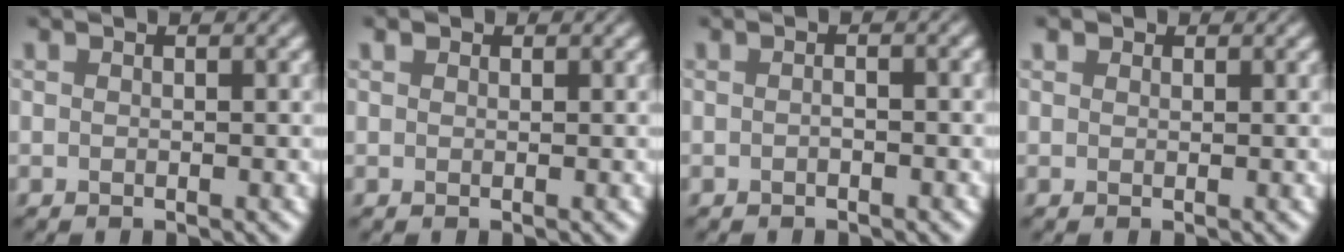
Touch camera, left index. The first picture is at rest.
{"total": 0.5, "force": [0.4, 0.4, 0.1], "torque": [-0.005, -0.001, 0.004]}
{"total": 0.9, "force": [-0.4, 0.2, 0.7], "torque": [-0.018, 0.001, -0.007]}
{"total": 1.0, "force": [0.7, 0.7, 0.3], "torque": [-0.008, -0.005, 0.009]}